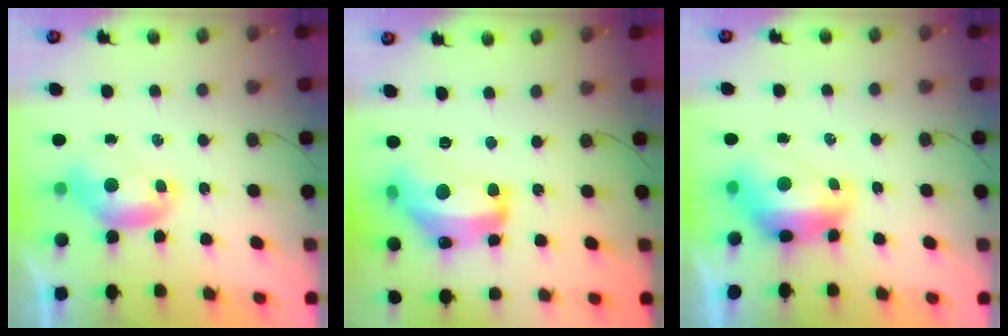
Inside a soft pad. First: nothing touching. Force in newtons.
{"total": 12.7, "press": 12.7, "slide": 0.9}
{"total": 2.9, "press": 2.8, "slide": 0.7}